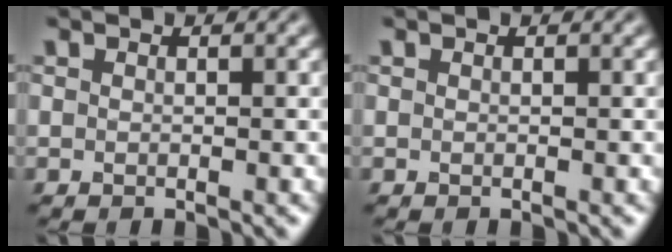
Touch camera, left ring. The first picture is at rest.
{"total": 0.0}